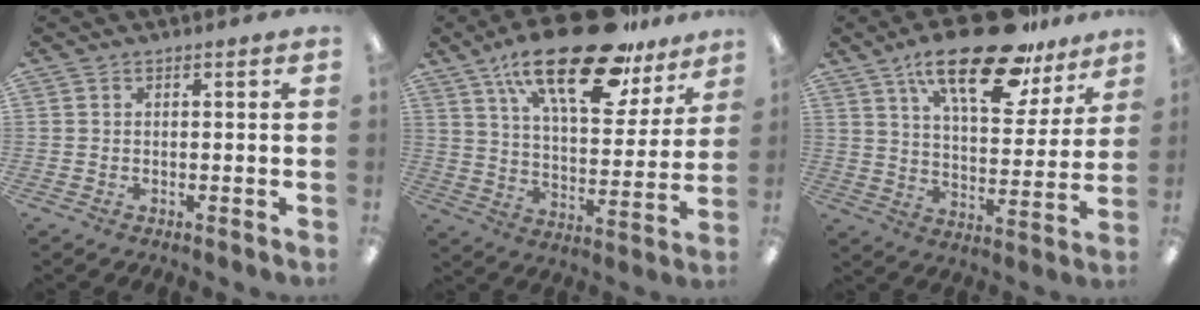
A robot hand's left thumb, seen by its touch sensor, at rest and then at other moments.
{"total": 25.2, "force": [16.8, 9.9, 16.1], "torque": [-0.254, -0.091, 0.280]}
{"total": 22.4, "force": [15.1, 8.7, 14.1], "torque": [-0.218, -0.081, 0.251]}